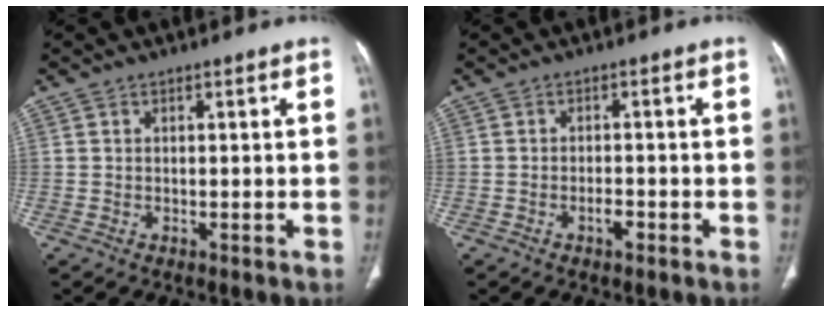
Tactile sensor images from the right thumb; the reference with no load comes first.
{"total": 2.1, "force": [-1.1, 0.9, 1.5], "torque": [-0.026, 0.006, -0.019]}